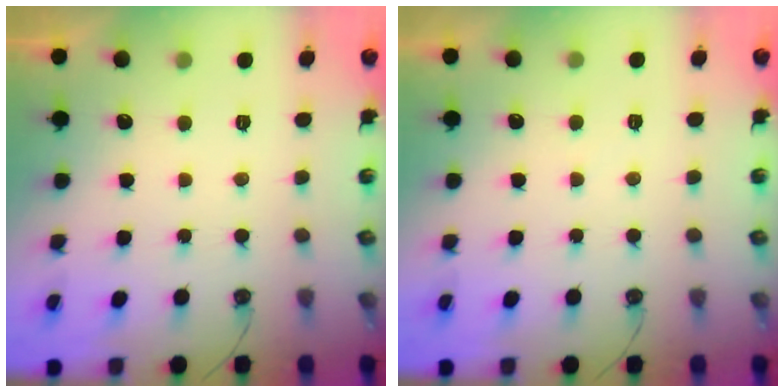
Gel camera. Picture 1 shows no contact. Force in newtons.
{"total": 2.5, "press": 2.5, "slide": 0.4}